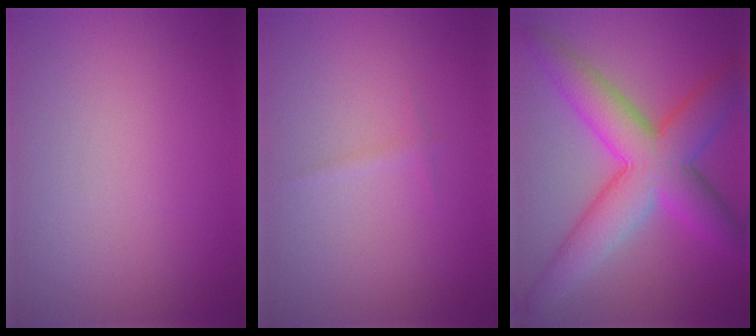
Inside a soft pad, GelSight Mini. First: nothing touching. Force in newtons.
{"total": 0.5, "press": 0.5, "slide": 0.1}
{"total": 9.1, "press": 9.1, "slide": 0.1}